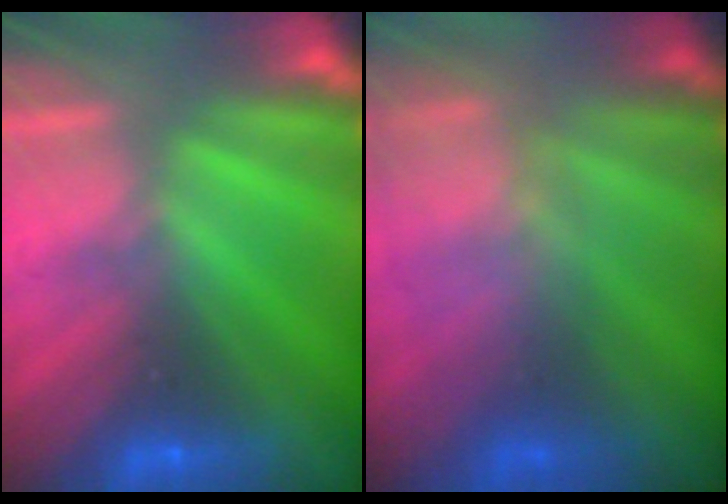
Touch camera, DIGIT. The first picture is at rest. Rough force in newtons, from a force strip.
{"total": 8.6}